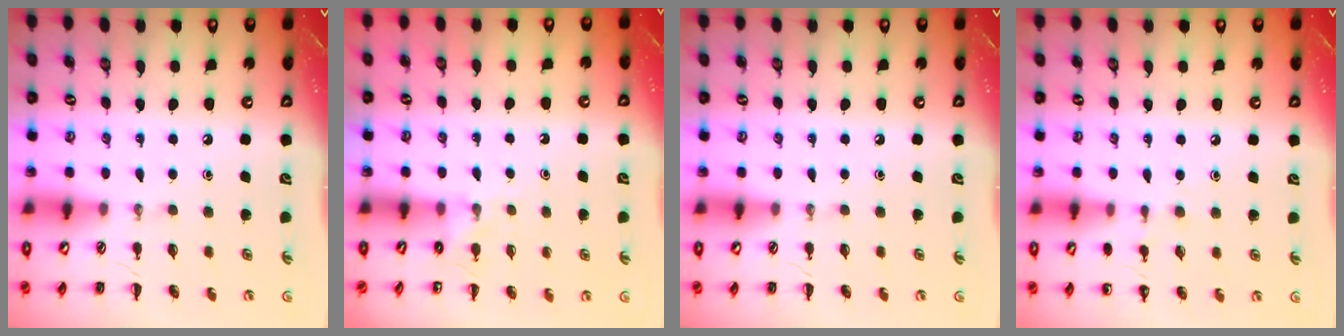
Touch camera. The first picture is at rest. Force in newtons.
{"total": 4.7, "press": 4.4, "slide": 1.5}
{"total": 0.0}
{"total": 4.7, "press": 4.4, "slide": 1.6}